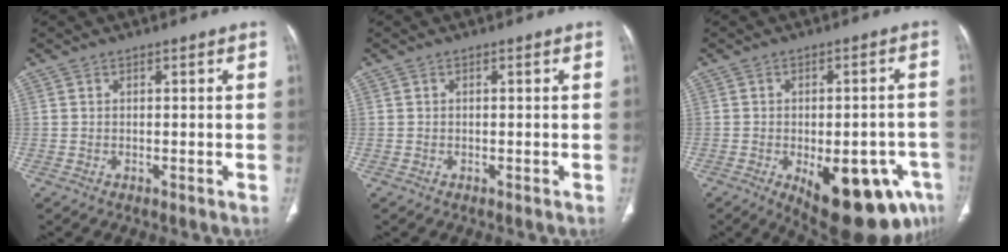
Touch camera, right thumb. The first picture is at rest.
{"total": 0.0}
{"total": 19.9, "force": [-8.3, 8.8, 15.8], "torque": [-0.149, 0.013, -0.091]}